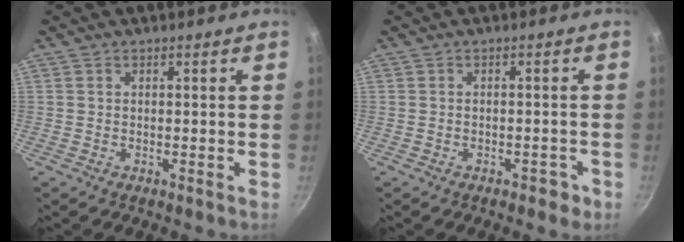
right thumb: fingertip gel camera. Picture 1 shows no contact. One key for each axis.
{"total": 2.2, "fx": -1.4, "fy": 1.2, "fz": 1.2, "tx": -0.012, "ty": 0.010, "tz": -0.016}